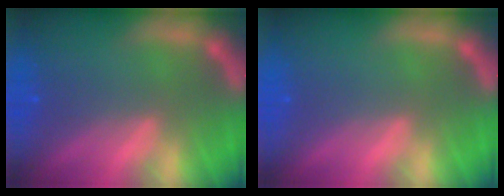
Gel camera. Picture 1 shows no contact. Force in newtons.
{"total": 0.0}